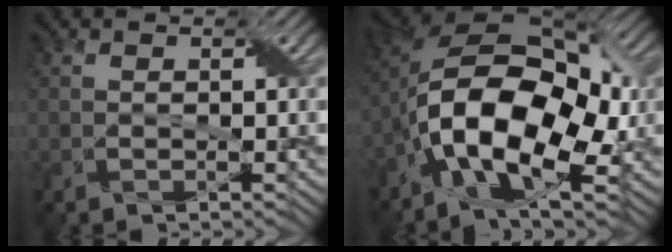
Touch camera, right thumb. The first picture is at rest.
{"total": 16.6, "force": [-3.5, 8.1, 14.1], "torque": [-0.265, -0.003, -0.064]}